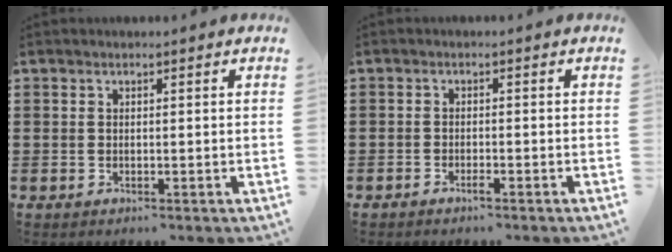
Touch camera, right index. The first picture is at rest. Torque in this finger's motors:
{"motor_torque": [-0.15, -0.06, 0.00, 0.00]}